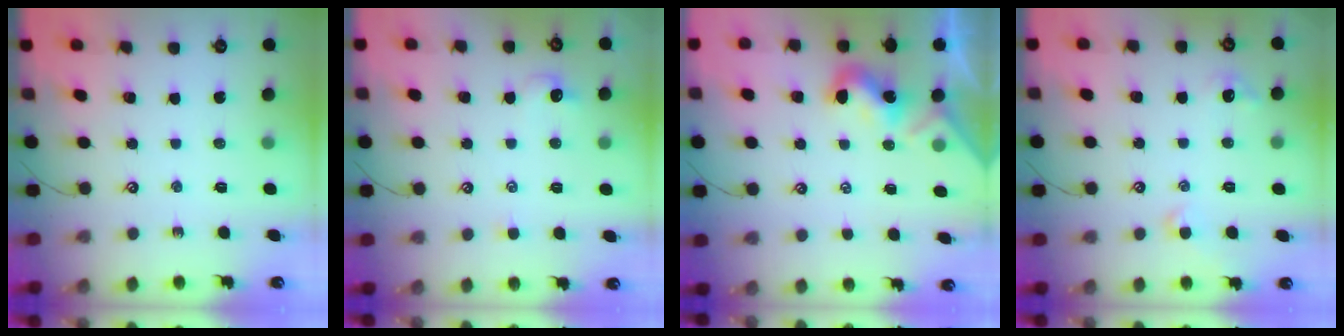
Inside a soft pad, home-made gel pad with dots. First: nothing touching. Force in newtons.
{"total": 1.0, "press": 0.9, "slide": 0.6}
{"total": 1.8, "press": 1.8, "slide": 0.5}
{"total": 2.6, "press": 2.5, "slide": 0.6}